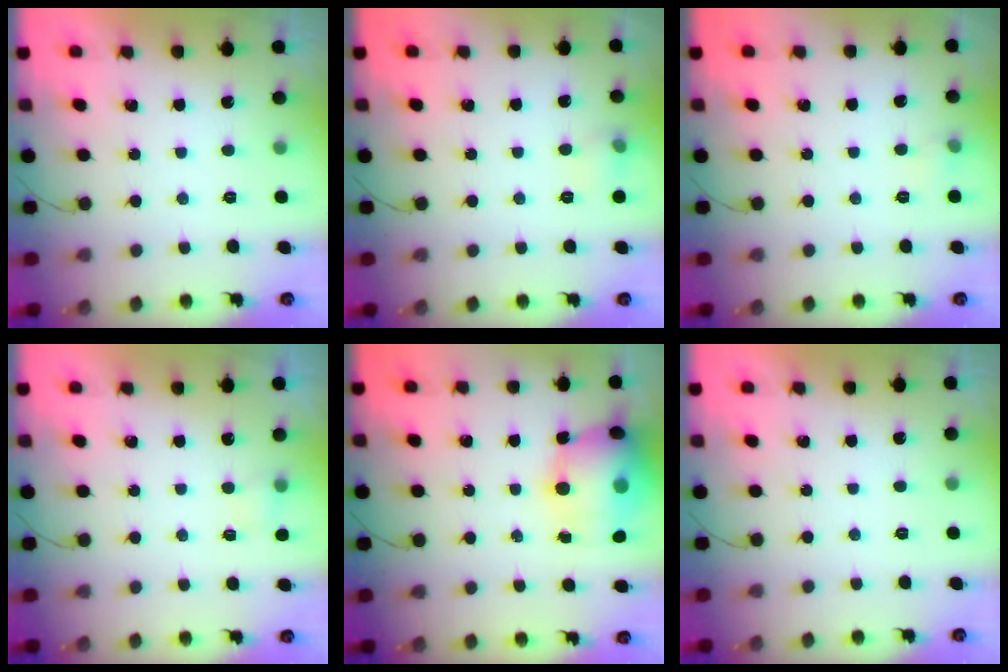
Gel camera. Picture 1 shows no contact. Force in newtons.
{"total": 5.3, "press": 5.1, "slide": 1.5}
{"total": 3.4, "press": 3.2, "slide": 1.1}
{"total": 2.6, "press": 2.5, "slide": 0.7}
{"total": 15.6, "press": 15.1, "slide": 3.7}
{"total": 0.0}